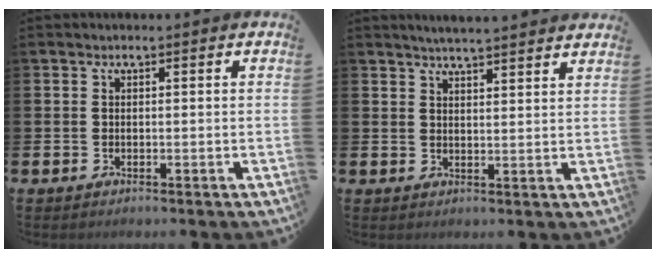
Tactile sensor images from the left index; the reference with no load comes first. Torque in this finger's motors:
{"motor_torque": [0.05, -0.50, 0.25, 0.13]}